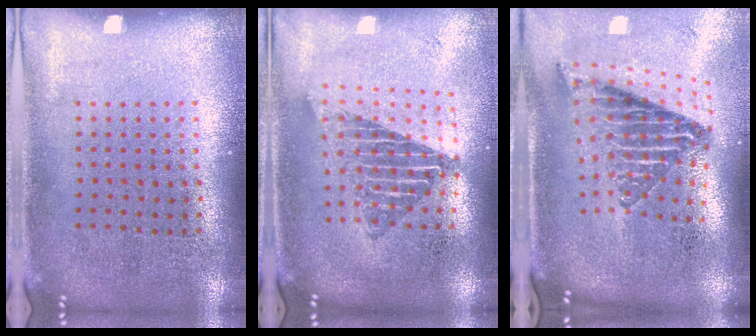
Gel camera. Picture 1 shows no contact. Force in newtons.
{"total": 1.6, "press": 1.4, "slide": 0.9}
{"total": 2.2, "press": 1.5, "slide": 1.6}